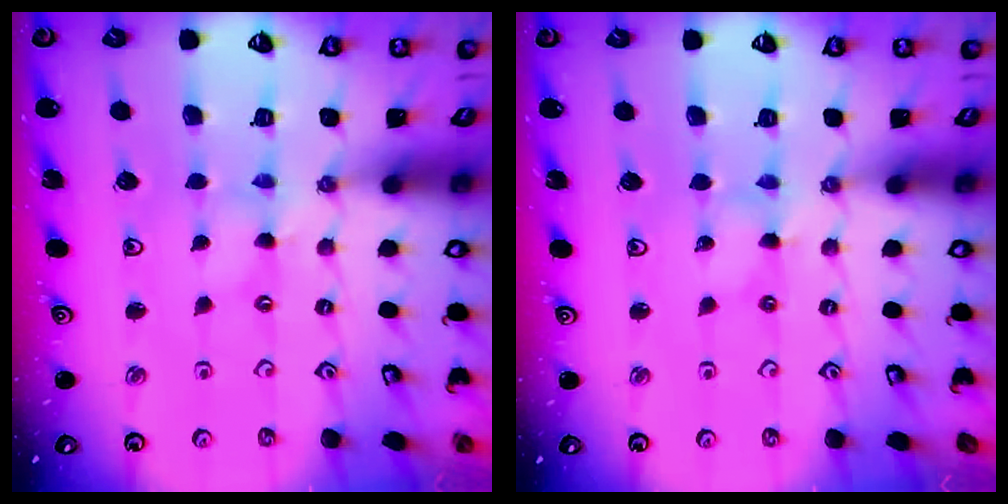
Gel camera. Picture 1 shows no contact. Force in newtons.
{"total": 0.0}